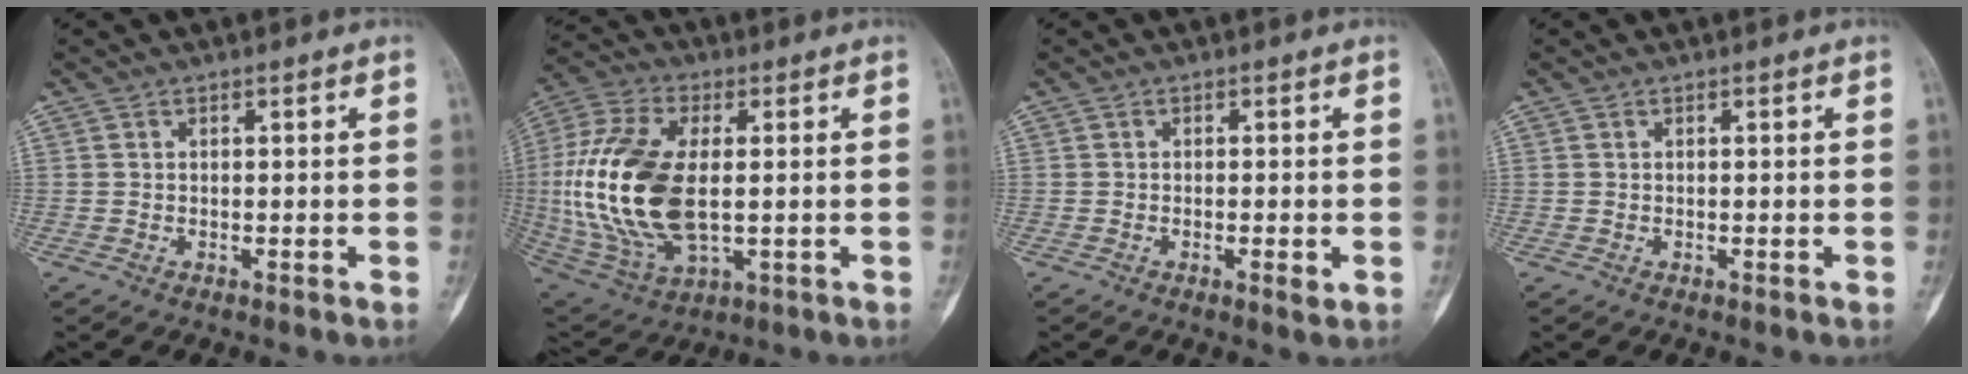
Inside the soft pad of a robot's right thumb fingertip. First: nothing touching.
{"total": 22.4, "force": [0.1, 11.9, 19.0], "torque": [-0.414, -0.008, 0.011]}
{"total": 2.1, "force": [-0.7, 0.6, 1.9], "torque": [-0.034, -0.005, -0.010]}
{"total": 0.0}